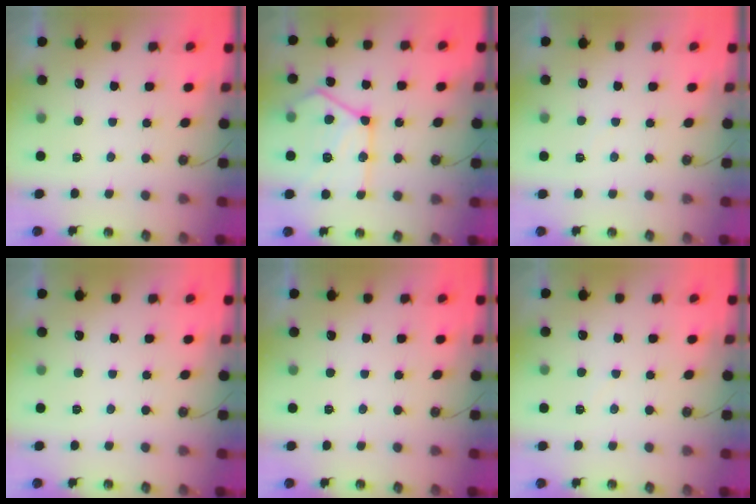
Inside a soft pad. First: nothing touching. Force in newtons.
{"total": 19.5, "press": 19.4, "slide": 1.8}
{"total": 3.5, "press": 3.5, "slide": 0.2}
{"total": 0.0}
{"total": 0.0}
{"total": 4.4, "press": 4.3, "slide": 0.7}